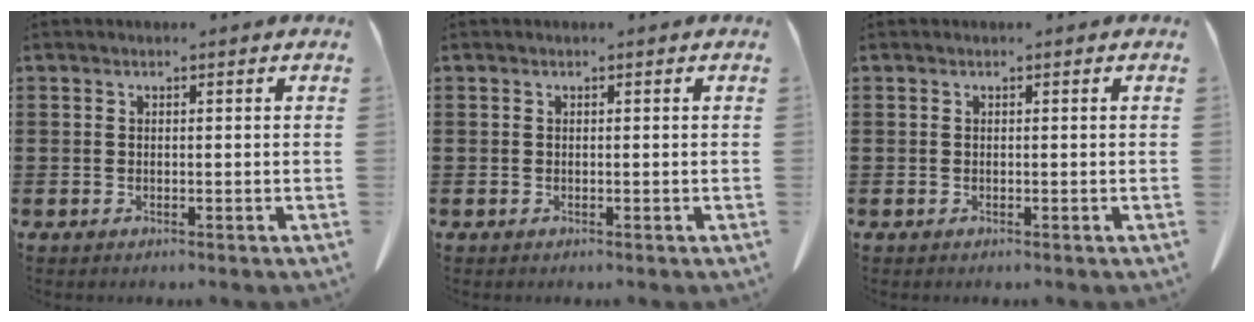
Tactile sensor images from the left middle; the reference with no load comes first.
{"total": 0.0}
{"total": 0.0}